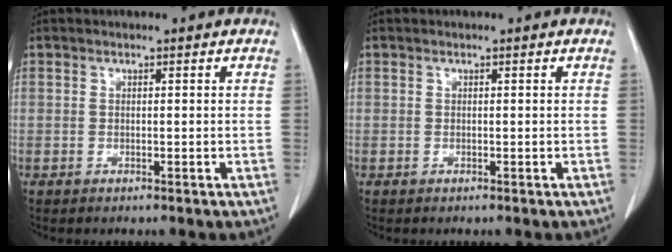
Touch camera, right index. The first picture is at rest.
{"total": 0.0}